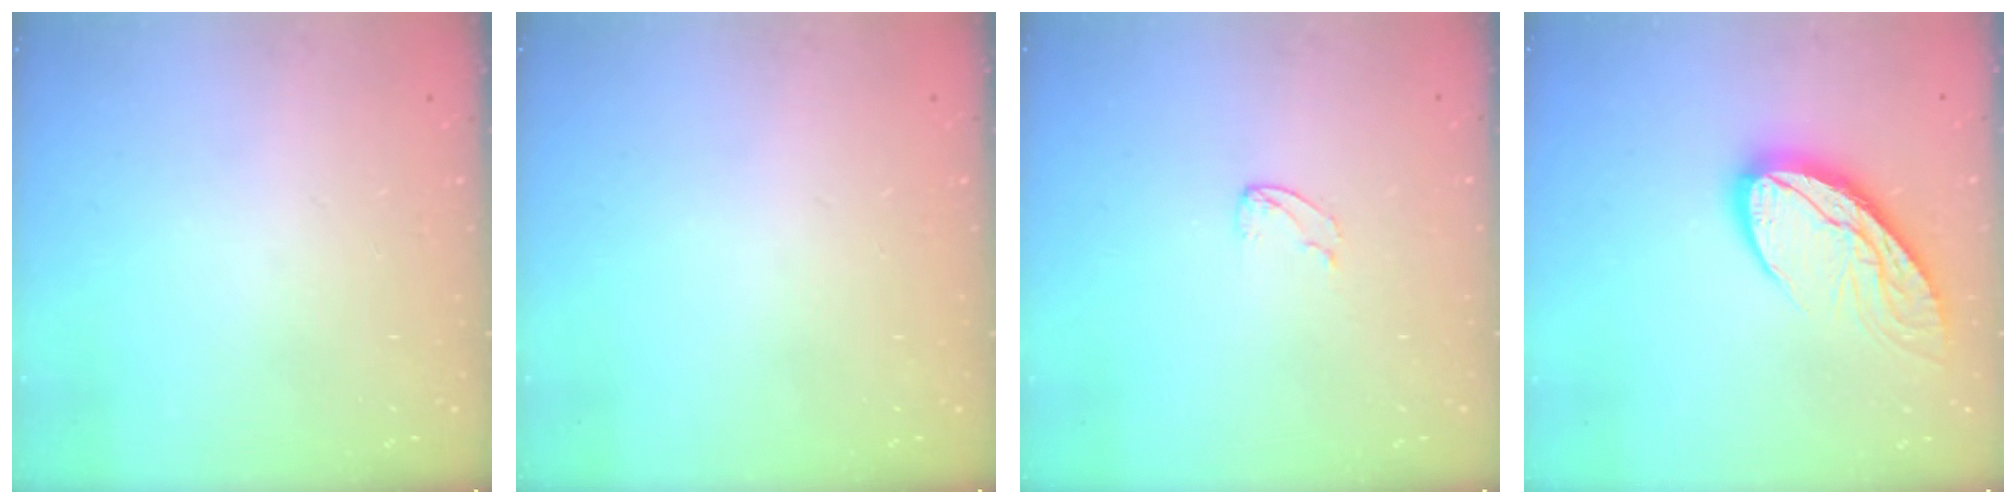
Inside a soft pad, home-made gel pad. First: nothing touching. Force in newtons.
{"total": 0.0}
{"total": 2.5, "press": 2.5, "slide": 0.2}
{"total": 12.7, "press": 12.6, "slide": 1.2}